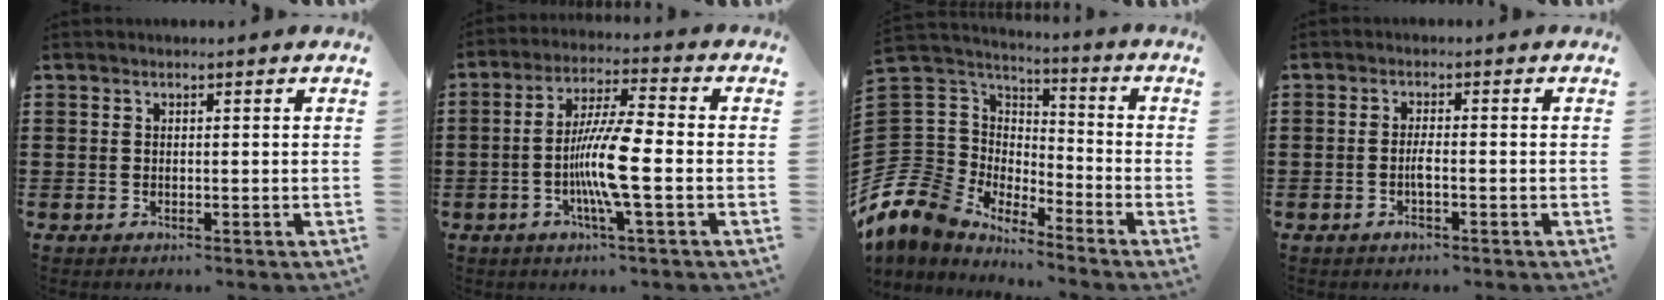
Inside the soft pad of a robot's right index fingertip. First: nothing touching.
{"total": 9.6, "force": [-2.1, 1.1, 9.3], "torque": [-0.190, -0.015, -0.047]}
{"total": 8.7, "force": [-6.1, 6.1, 0.6], "torque": [-0.081, -0.022, -0.127]}
{"total": 2.2, "force": [-0.9, 0.5, 2.0], "torque": [-0.038, 0.002, -0.016]}